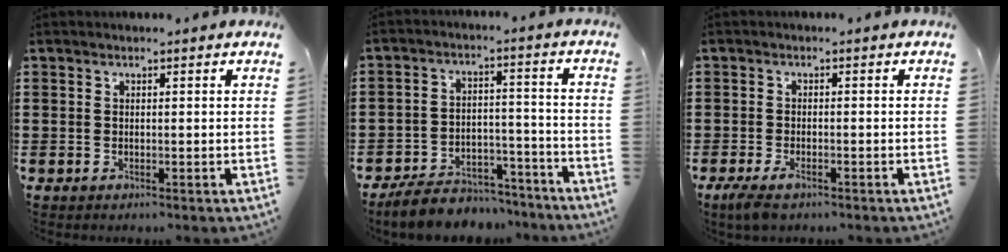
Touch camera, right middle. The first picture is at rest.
{"total": 7.0, "force": [-6.7, 1.9, 0.8], "torque": [-0.012, 0.021, -0.132]}
{"total": 2.4, "force": [-1.6, 0.6, 1.7], "torque": [-0.052, -0.009, -0.035]}